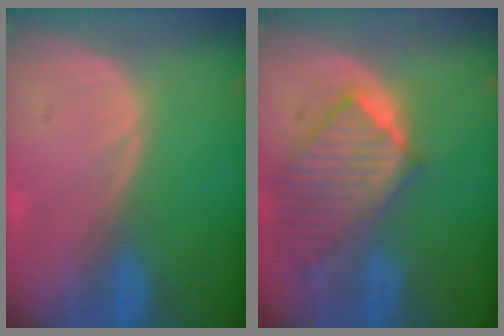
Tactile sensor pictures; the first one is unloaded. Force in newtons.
{"total": 9.6, "press": 8.4, "slide": 4.6}